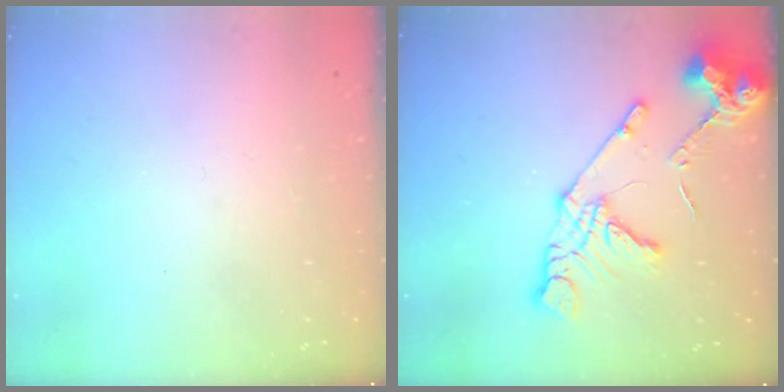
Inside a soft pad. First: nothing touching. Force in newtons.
{"total": 15.0, "press": 14.9, "slide": 1.9}